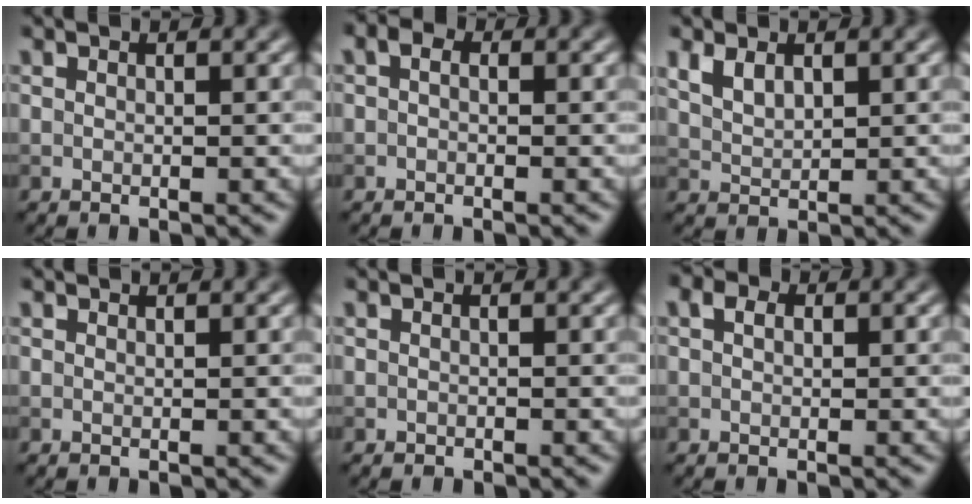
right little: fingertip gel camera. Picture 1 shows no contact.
{"total": 0.9, "force": [0.1, 0.6, 0.7], "torque": [-0.013, 0.000, -0.005]}
{"total": 2.3, "force": [1.1, 1.4, 1.4], "torque": [-0.035, -0.001, 0.026]}
{"total": 0.0}
{"total": 0.0}
{"total": 1.8, "force": [0.7, 1.2, 1.1], "torque": [-0.017, 0.001, 0.005]}